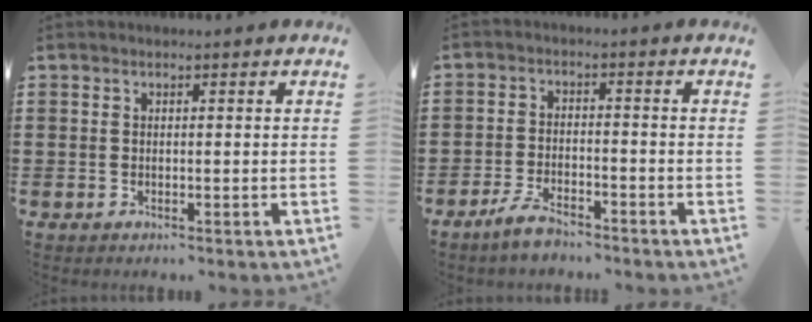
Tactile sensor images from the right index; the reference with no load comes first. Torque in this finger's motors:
{"motor_torque": [-0.33, 0.28, 0.18, 0.02]}